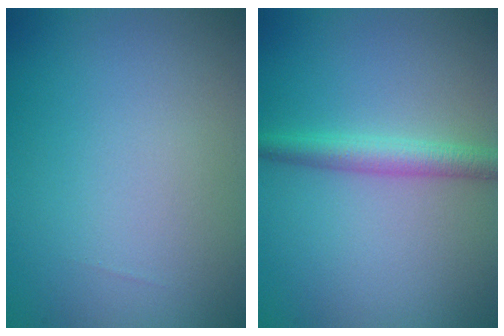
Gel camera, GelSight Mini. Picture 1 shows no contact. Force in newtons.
{"total": 2.8, "press": 2.8, "slide": 0.1}